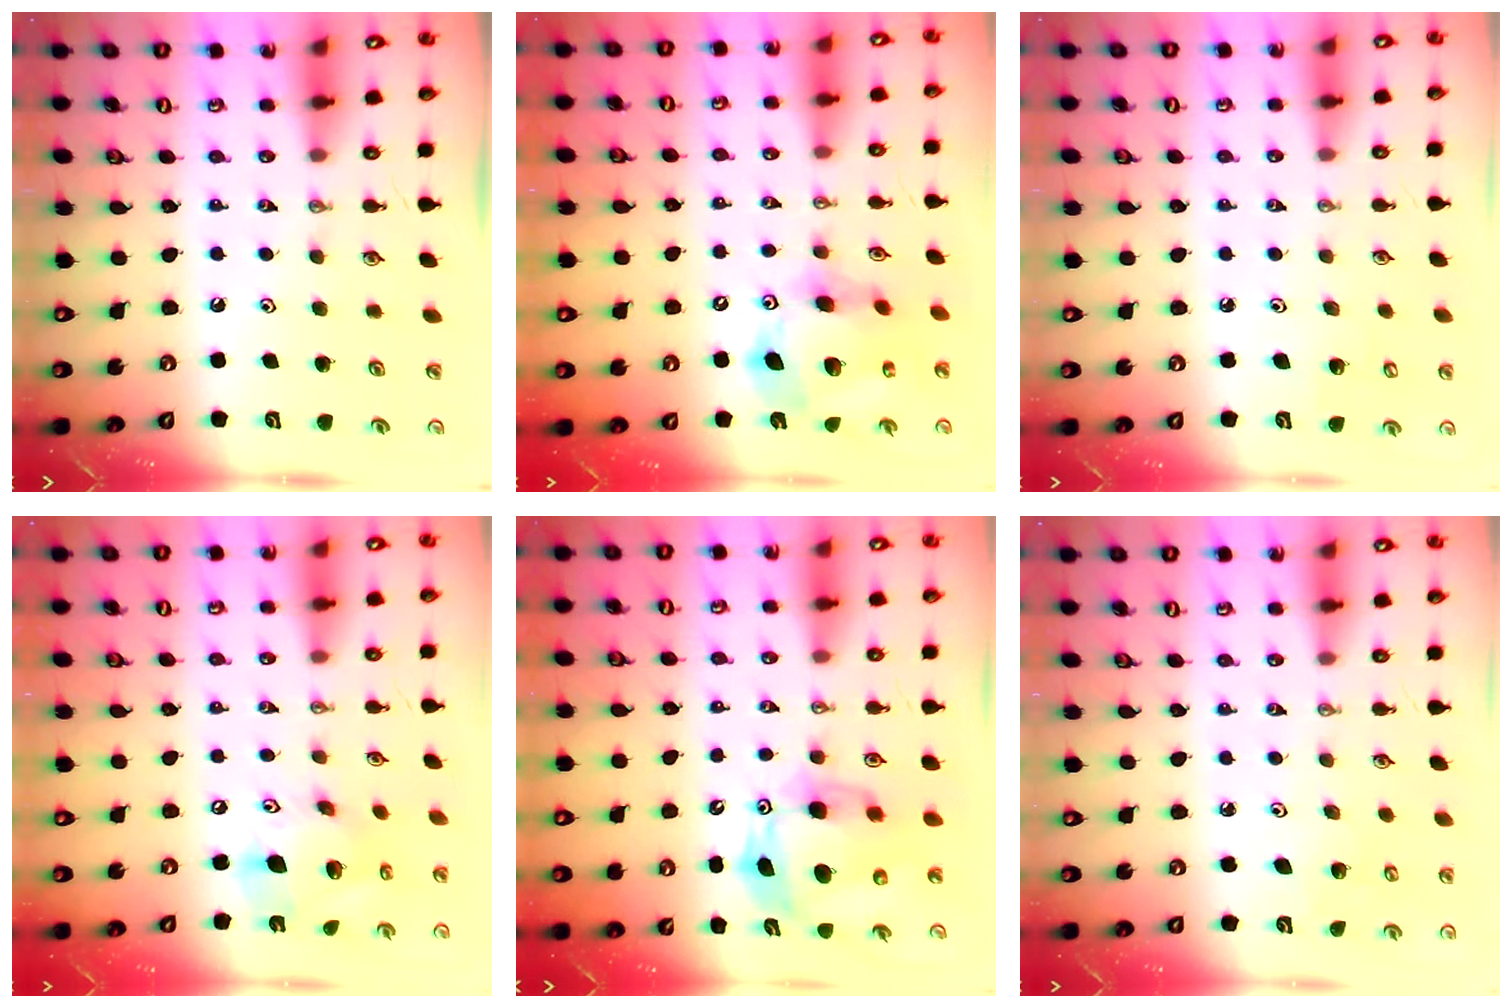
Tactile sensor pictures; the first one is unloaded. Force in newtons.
{"total": 16.4, "press": 16.3, "slide": 1.6}
{"total": 5.2, "press": 5.1, "slide": 0.5}
{"total": 17.9, "press": 17.6, "slide": 3.4}
{"total": 13.2, "press": 12.9, "slide": 2.6}
{"total": 3.9, "press": 3.9, "slide": 0.4}